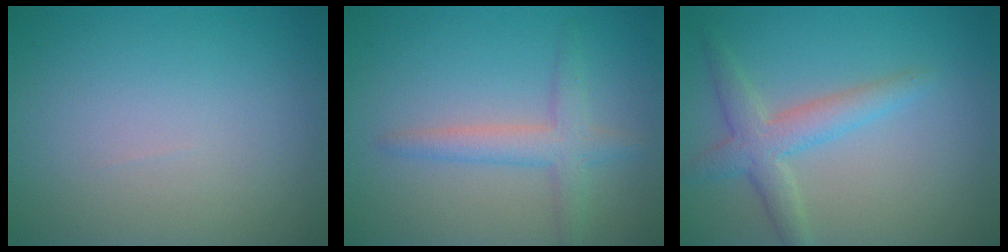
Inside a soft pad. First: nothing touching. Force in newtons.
{"total": 2.9, "press": 2.9, "slide": 0.2}
{"total": 3.5, "press": 3.5, "slide": 0.1}